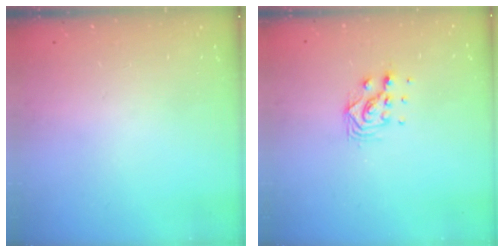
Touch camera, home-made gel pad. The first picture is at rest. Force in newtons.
{"total": 7.6, "press": 7.5, "slide": 0.5}